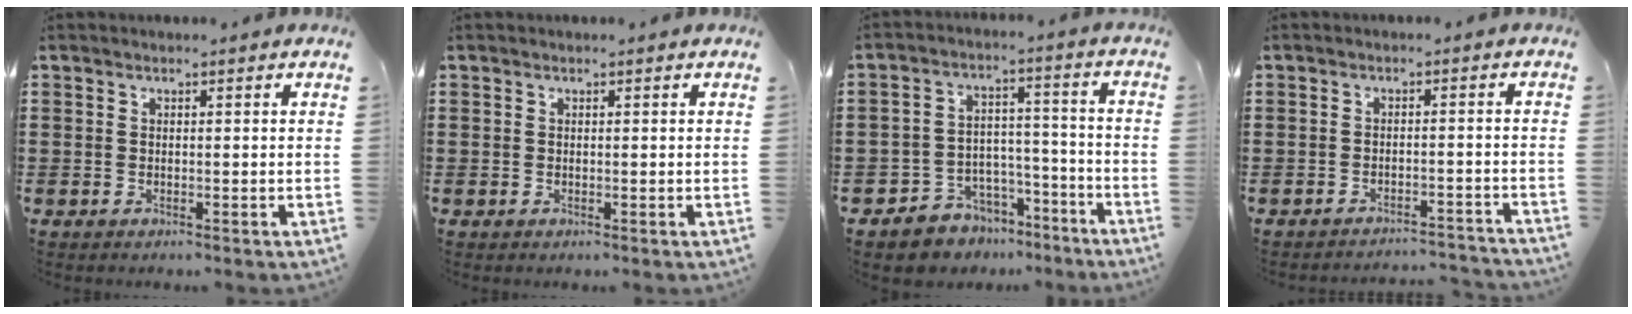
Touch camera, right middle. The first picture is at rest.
{"total": 0.0}
{"total": 5.4, "force": [-4.5, 2.9, -0.7], "torque": [0.001, 0.015, -0.089]}
{"total": 2.6, "force": [-2.6, 0.0, -0.2], "torque": [-0.003, -0.001, -0.056]}